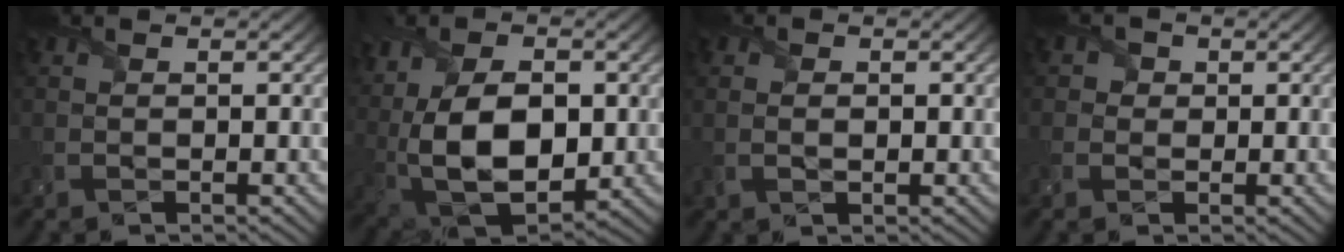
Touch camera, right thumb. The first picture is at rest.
{"total": 15.3, "force": [0.8, 9.3, 12.1], "torque": [-0.256, -0.007, 0.026]}
{"total": 1.8, "force": [0.1, 1.2, 1.3], "torque": [-0.021, -0.001, 0.002]}
{"total": 1.7, "force": [0.3, 1.7, 0.4], "torque": [-0.006, 0.000, -0.004]}